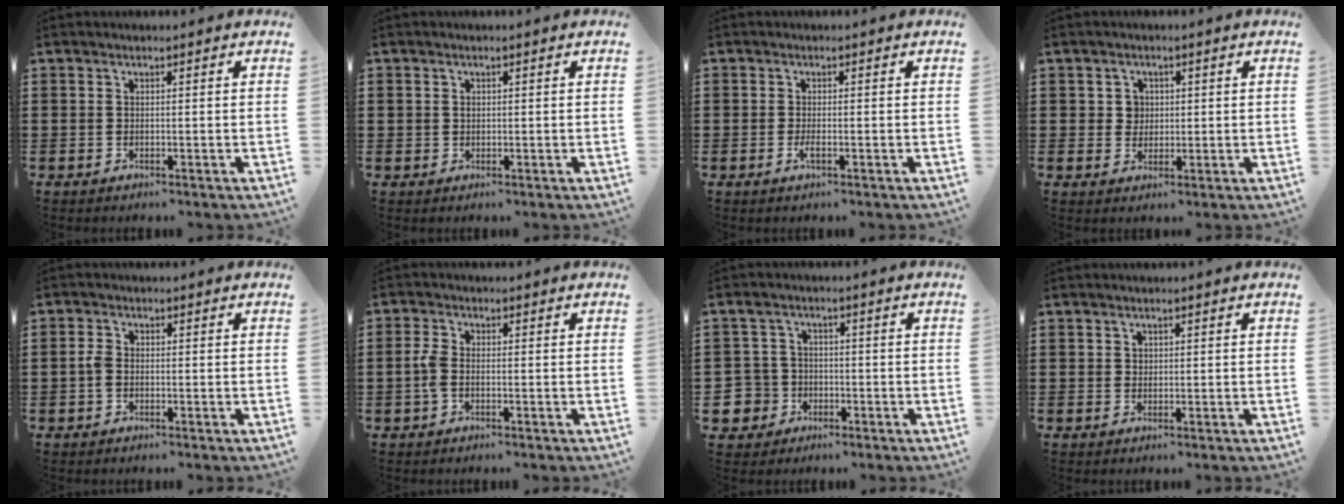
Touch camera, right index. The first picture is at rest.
{"total": 0.8, "force": [0.2, 0.8, 0.3], "torque": [-0.008, 0.005, 0.004]}
{"total": 1.5, "force": [-0.6, 0.3, 1.3], "torque": [-0.032, -0.009, -0.011]}
{"total": 2.5, "force": [0.5, 2.3, 0.9], "torque": [-0.026, 0.010, 0.006]}
{"total": 2.0, "force": [-0.6, 1.1, 1.5], "torque": [-0.046, -0.004, -0.015]}
{"total": 2.7, "force": [-0.7, 1.2, 2.3], "torque": [-0.066, -0.005, -0.020]}
{"total": 5.2, "force": [-1.5, 4.8, 1.2], "torque": [-0.060, 0.005, -0.034]}
{"total": 0.6, "force": [0.3, 0.5, 0.1], "torque": [-0.004, 0.002, 0.007]}